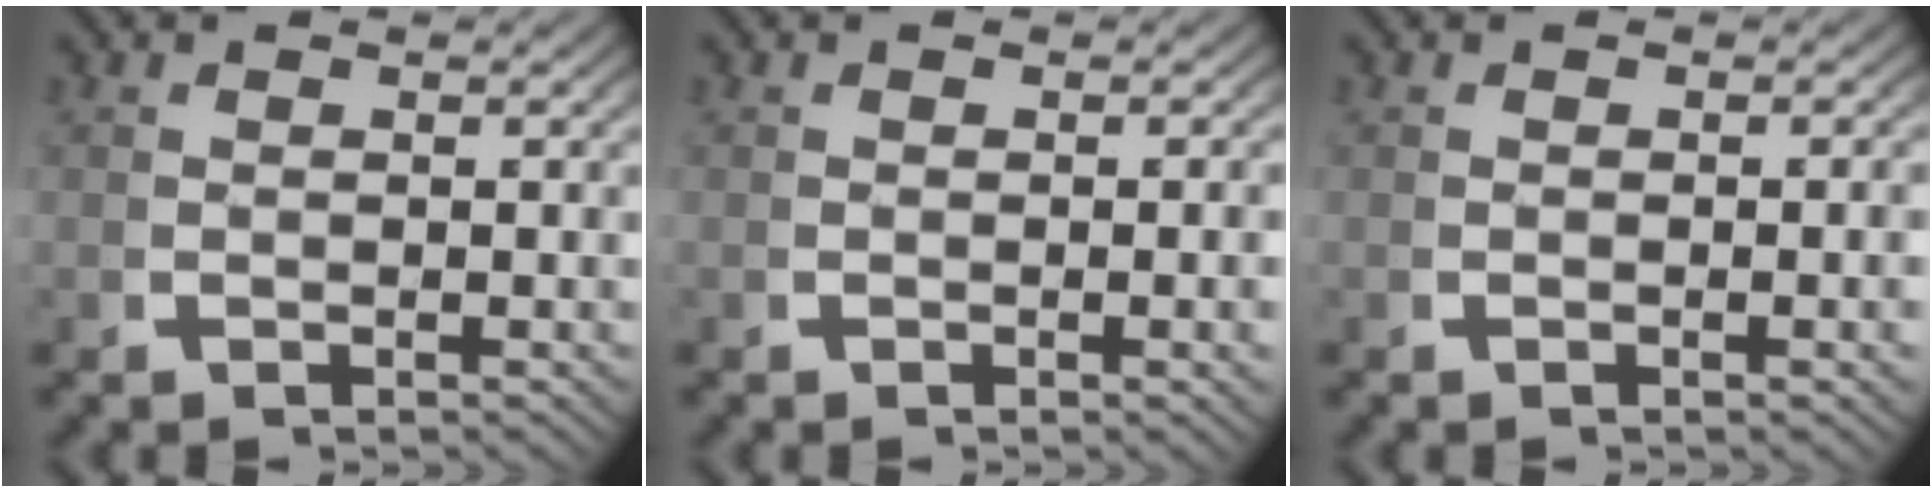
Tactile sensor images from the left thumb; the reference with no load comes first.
{"total": 1.3, "force": [-0.2, 0.1, 1.3], "torque": [-0.019, -0.001, -0.003]}
{"total": 1.3, "force": [-0.2, 0.2, 1.2], "torque": [-0.017, 0.001, -0.005]}